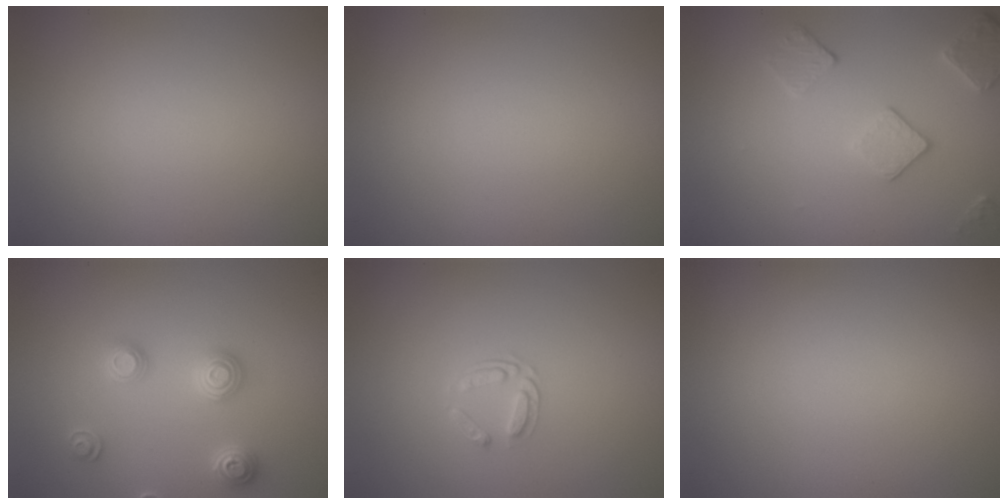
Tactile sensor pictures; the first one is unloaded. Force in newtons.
{"total": 0.0}
{"total": 2.6, "press": 2.5, "slide": 0.8}
{"total": 2.8, "press": 2.8, "slide": 0.2}
{"total": 1.6, "press": 1.0, "slide": 1.2}
{"total": 0.0}